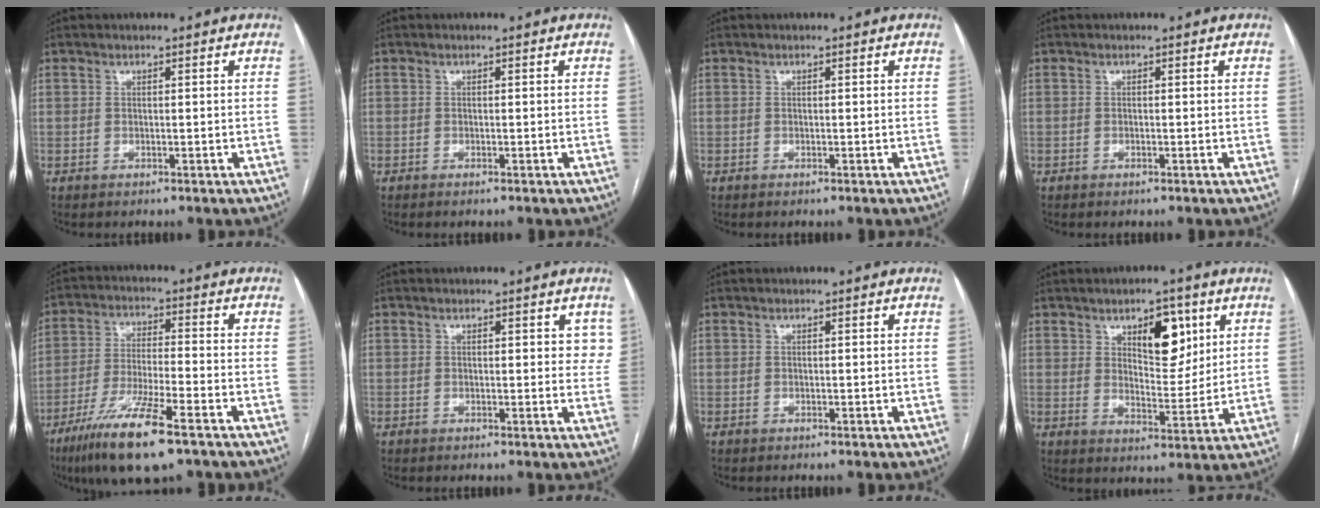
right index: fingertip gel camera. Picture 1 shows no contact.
{"total": 0.6, "force": [-0.4, 0.0, 0.4], "torque": [-0.009, -0.001, -0.007]}
{"total": 0.0}
{"total": 0.0}
{"total": 13.3, "force": [-8.3, 1.2, 10.3], "torque": [-0.202, -0.031, -0.148]}
{"total": 3.1, "force": [1.5, 1.7, 2.1], "torque": [-0.009, 0.001, 0.010]}
{"total": 0.0}
{"total": 8.4, "force": [4.0, 3.6, 6.4], "torque": [-0.095, 0.000, 0.066]}